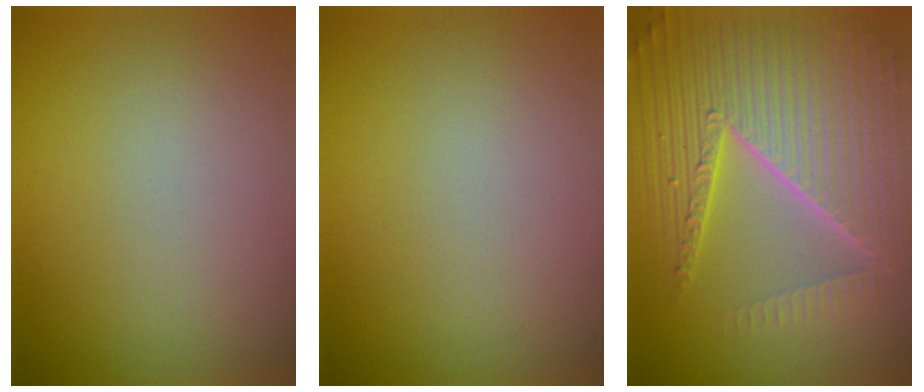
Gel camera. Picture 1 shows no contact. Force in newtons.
{"total": 0.0}
{"total": 10.1, "press": 6.4, "slide": 7.8}